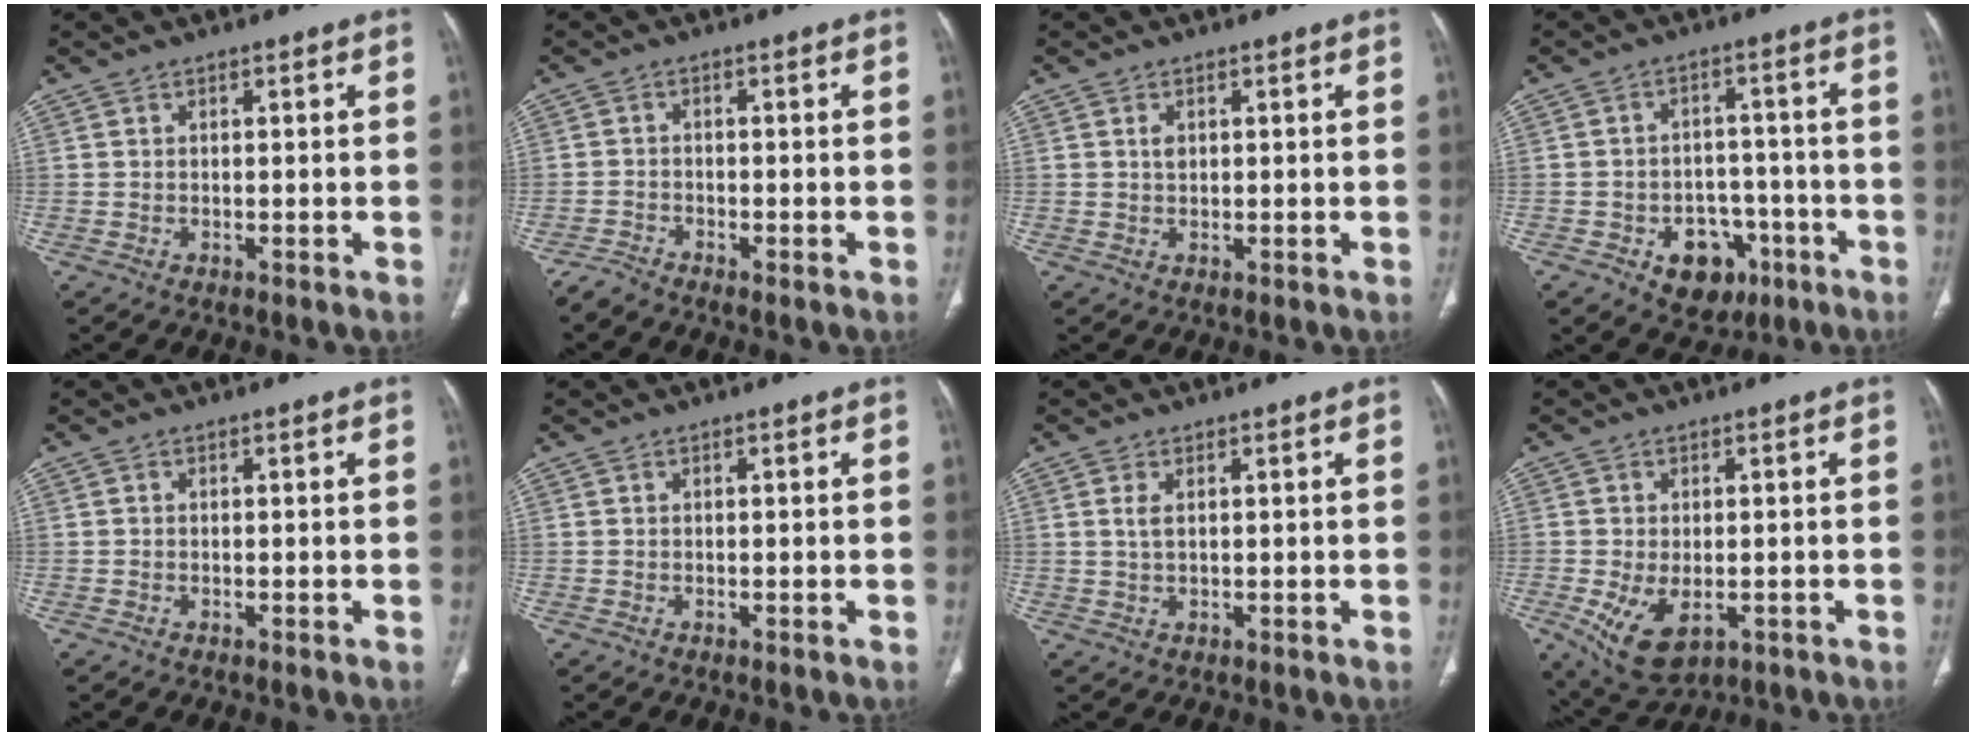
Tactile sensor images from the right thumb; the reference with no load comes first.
{"total": 2.1, "force": [-2.1, 0.2, 0.4], "torque": [-0.012, -0.004, -0.047]}
{"total": 1.6, "force": [0.5, 1.0, 1.1], "torque": [-0.016, -0.001, 0.013]}
{"total": 10.0, "force": [-4.6, 7.3, 5.0], "torque": [-0.033, 0.038, -0.057]}
{"total": 0.0}
{"total": 0.0}
{"total": 2.2, "force": [0.8, 1.0, 1.8], "torque": [-0.042, 0.001, 0.022]}
{"total": 9.0, "force": [-2.7, 5.2, 6.8], "torque": [-0.125, -0.008, -0.031]}